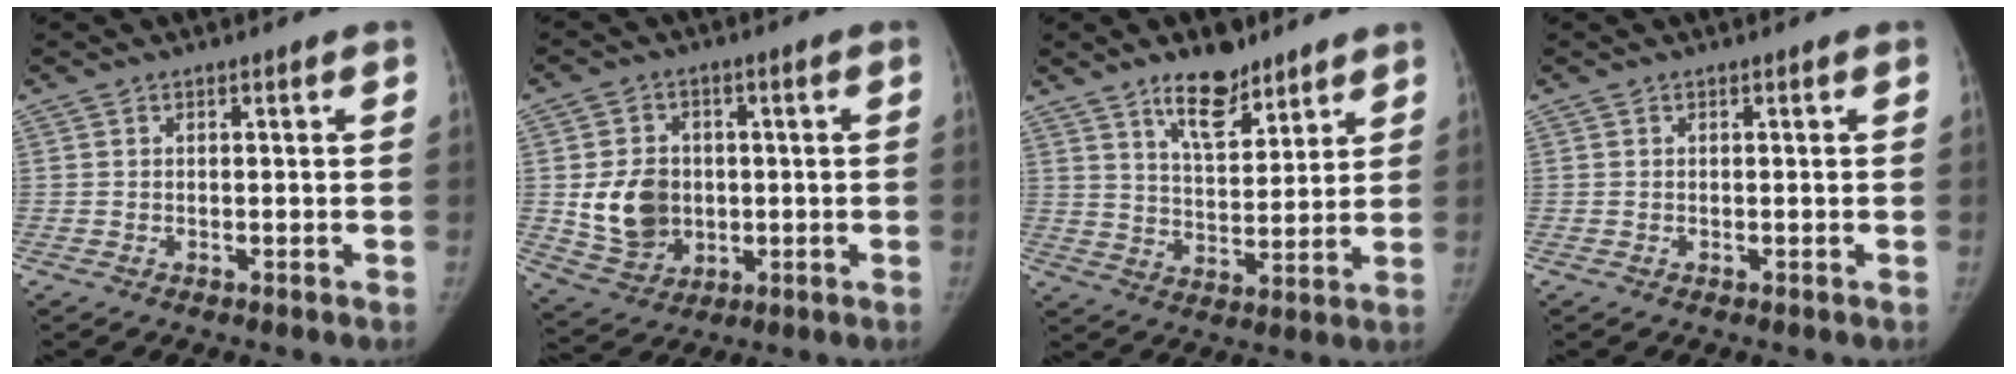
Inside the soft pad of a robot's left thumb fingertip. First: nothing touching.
{"total": 10.6, "force": [-0.1, 8.7, 6.1], "torque": [-0.080, -0.007, 0.012]}
{"total": 10.4, "force": [7.5, 4.4, 5.8], "torque": [-0.070, -0.055, 0.128]}
{"total": 0.0}